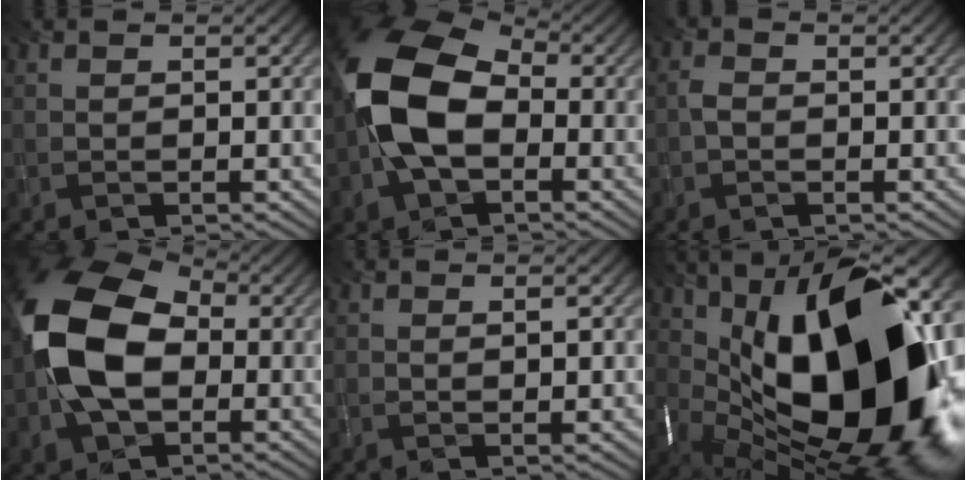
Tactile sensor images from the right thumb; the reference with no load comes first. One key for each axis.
{"total": 12.4, "fx": -1.1, "fy": 8.0, "fz": 9.4, "tx": -0.198, "ty": 0.012, "tz": -0.035}
{"total": 1.2, "fx": -0.7, "fy": 0.8, "fz": 0.7, "tx": -0.016, "ty": 0.001, "tz": -0.019}
{"total": 13.6, "fx": -0.5, "fy": 9.1, "fz": 10.1, "tx": -0.208, "ty": 0.005, "tz": -0.016}
{"total": 0.7, "fx": 0.2, "fy": 0.1, "fz": 0.6, "tx": -0.011, "ty": -0.003, "tz": 0.006}
{"total": 20.6, "fx": 1.2, "fy": 10.3, "fz": 17.8, "tx": -0.303, "ty": -0.008, "tz": 0.018}